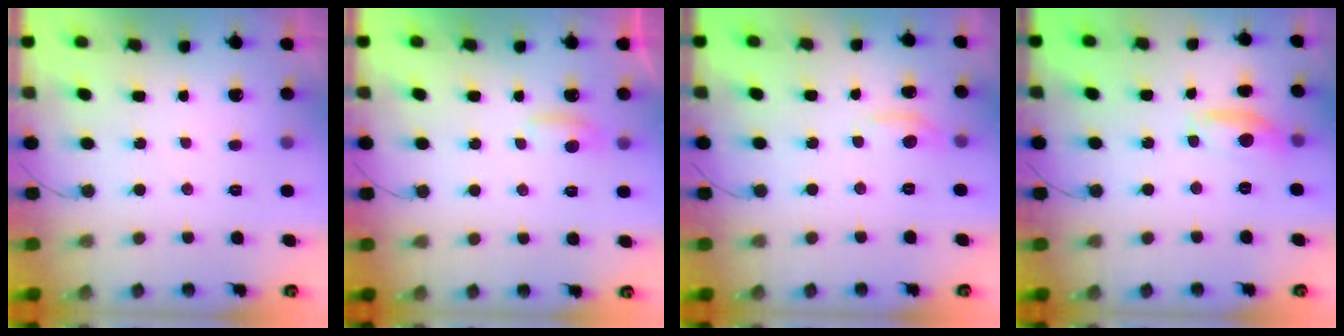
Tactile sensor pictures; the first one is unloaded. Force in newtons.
{"total": 4.1, "press": 4.1, "slide": 0.3}
{"total": 3.6, "press": 3.5, "slide": 0.5}
{"total": 7.6, "press": 7.6, "slide": 0.6}